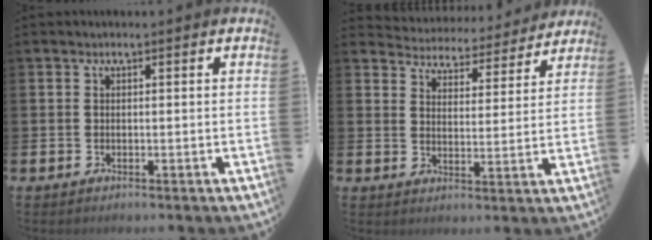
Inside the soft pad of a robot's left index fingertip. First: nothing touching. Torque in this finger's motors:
{"motor_torque": [0.40, -1.74, 0.18, 0.01]}